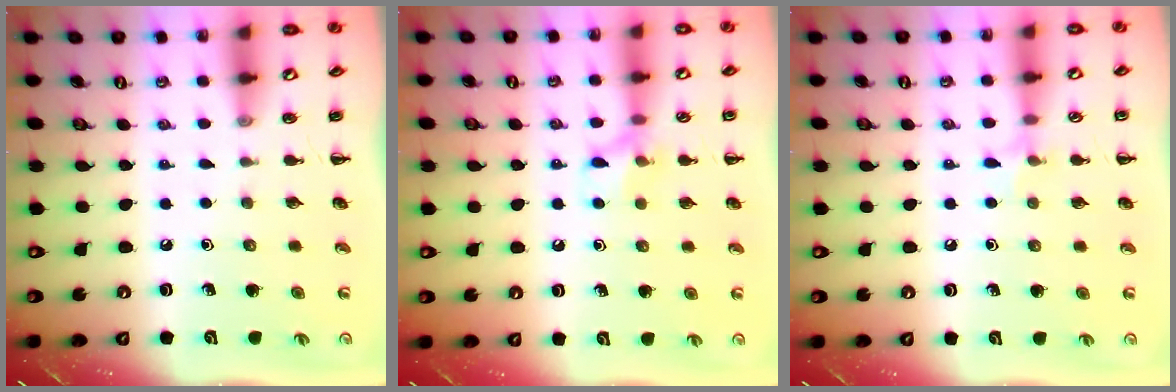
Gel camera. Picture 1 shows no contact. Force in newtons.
{"total": 8.1, "press": 7.9, "slide": 1.8}
{"total": 5.8, "press": 5.4, "slide": 2.2}